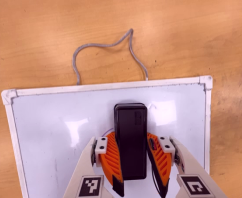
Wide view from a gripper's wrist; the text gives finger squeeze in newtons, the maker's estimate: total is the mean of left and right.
{"total": 17.9, "left": 17.2, "right": 18.5}